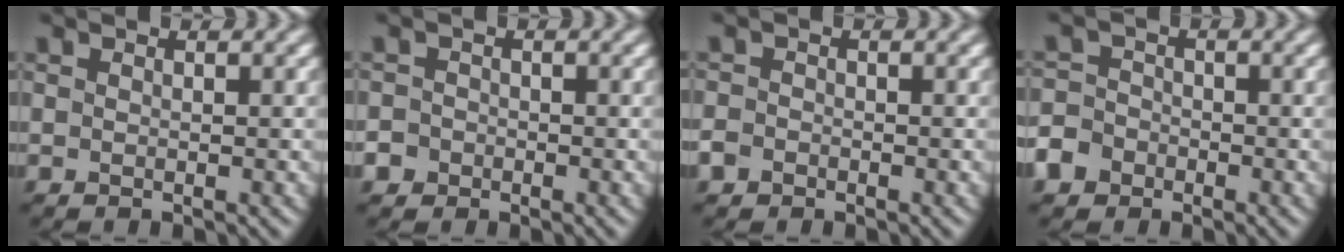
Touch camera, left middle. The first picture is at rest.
{"total": 2.7, "force": [-1.3, 2.3, 0.5], "torque": [0.003, 0.004, -0.034]}
{"total": 1.7, "force": [-1.0, 1.2, 0.4], "torque": [0.000, 0.001, -0.024]}
{"total": 4.2, "force": [-2.4, 3.3, 1.0], "torque": [-0.011, -0.004, -0.057]}